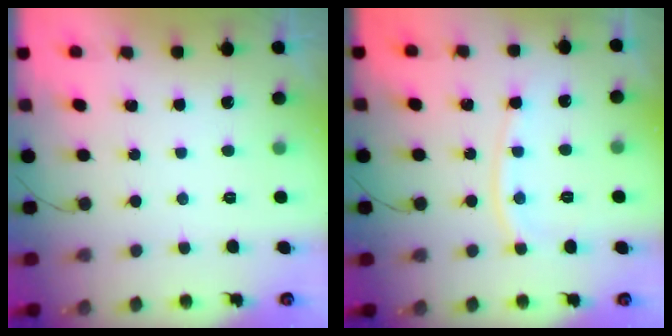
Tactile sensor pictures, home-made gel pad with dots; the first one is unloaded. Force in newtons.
{"total": 9.1, "press": 9.0, "slide": 0.6}